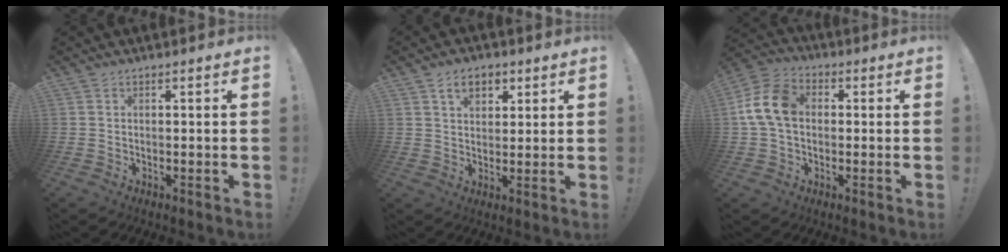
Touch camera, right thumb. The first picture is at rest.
{"total": 6.8, "force": [3.3, 4.6, 3.8], "torque": [-0.054, -0.003, 0.060]}
{"total": 12.8, "force": [1.1, 9.2, 8.9], "torque": [-0.176, 0.015, 0.024]}